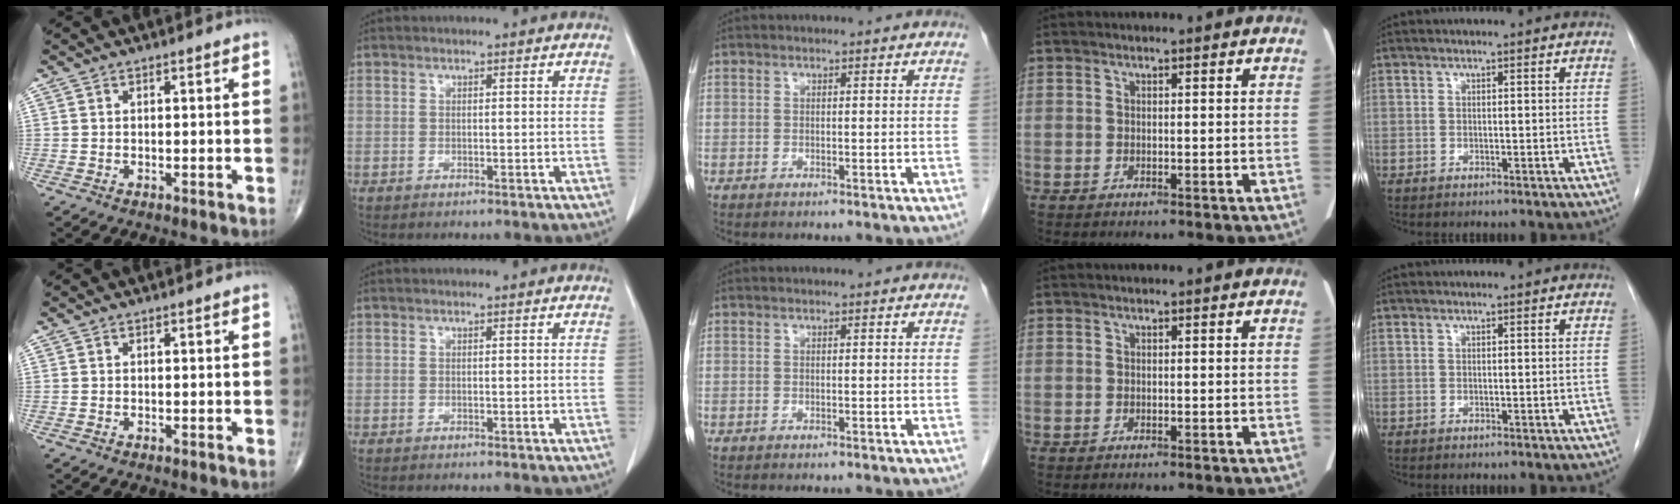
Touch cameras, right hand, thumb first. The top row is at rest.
{}